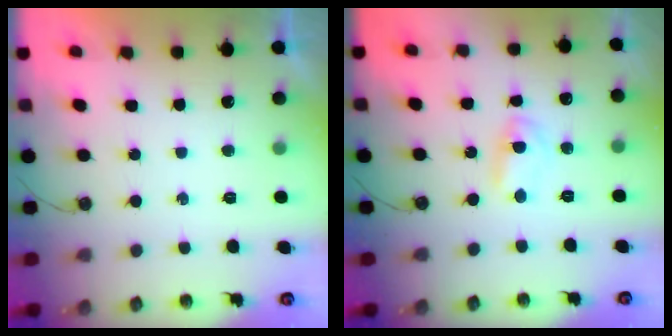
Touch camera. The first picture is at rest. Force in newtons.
{"total": 2.4, "press": 2.4, "slide": 0.2}